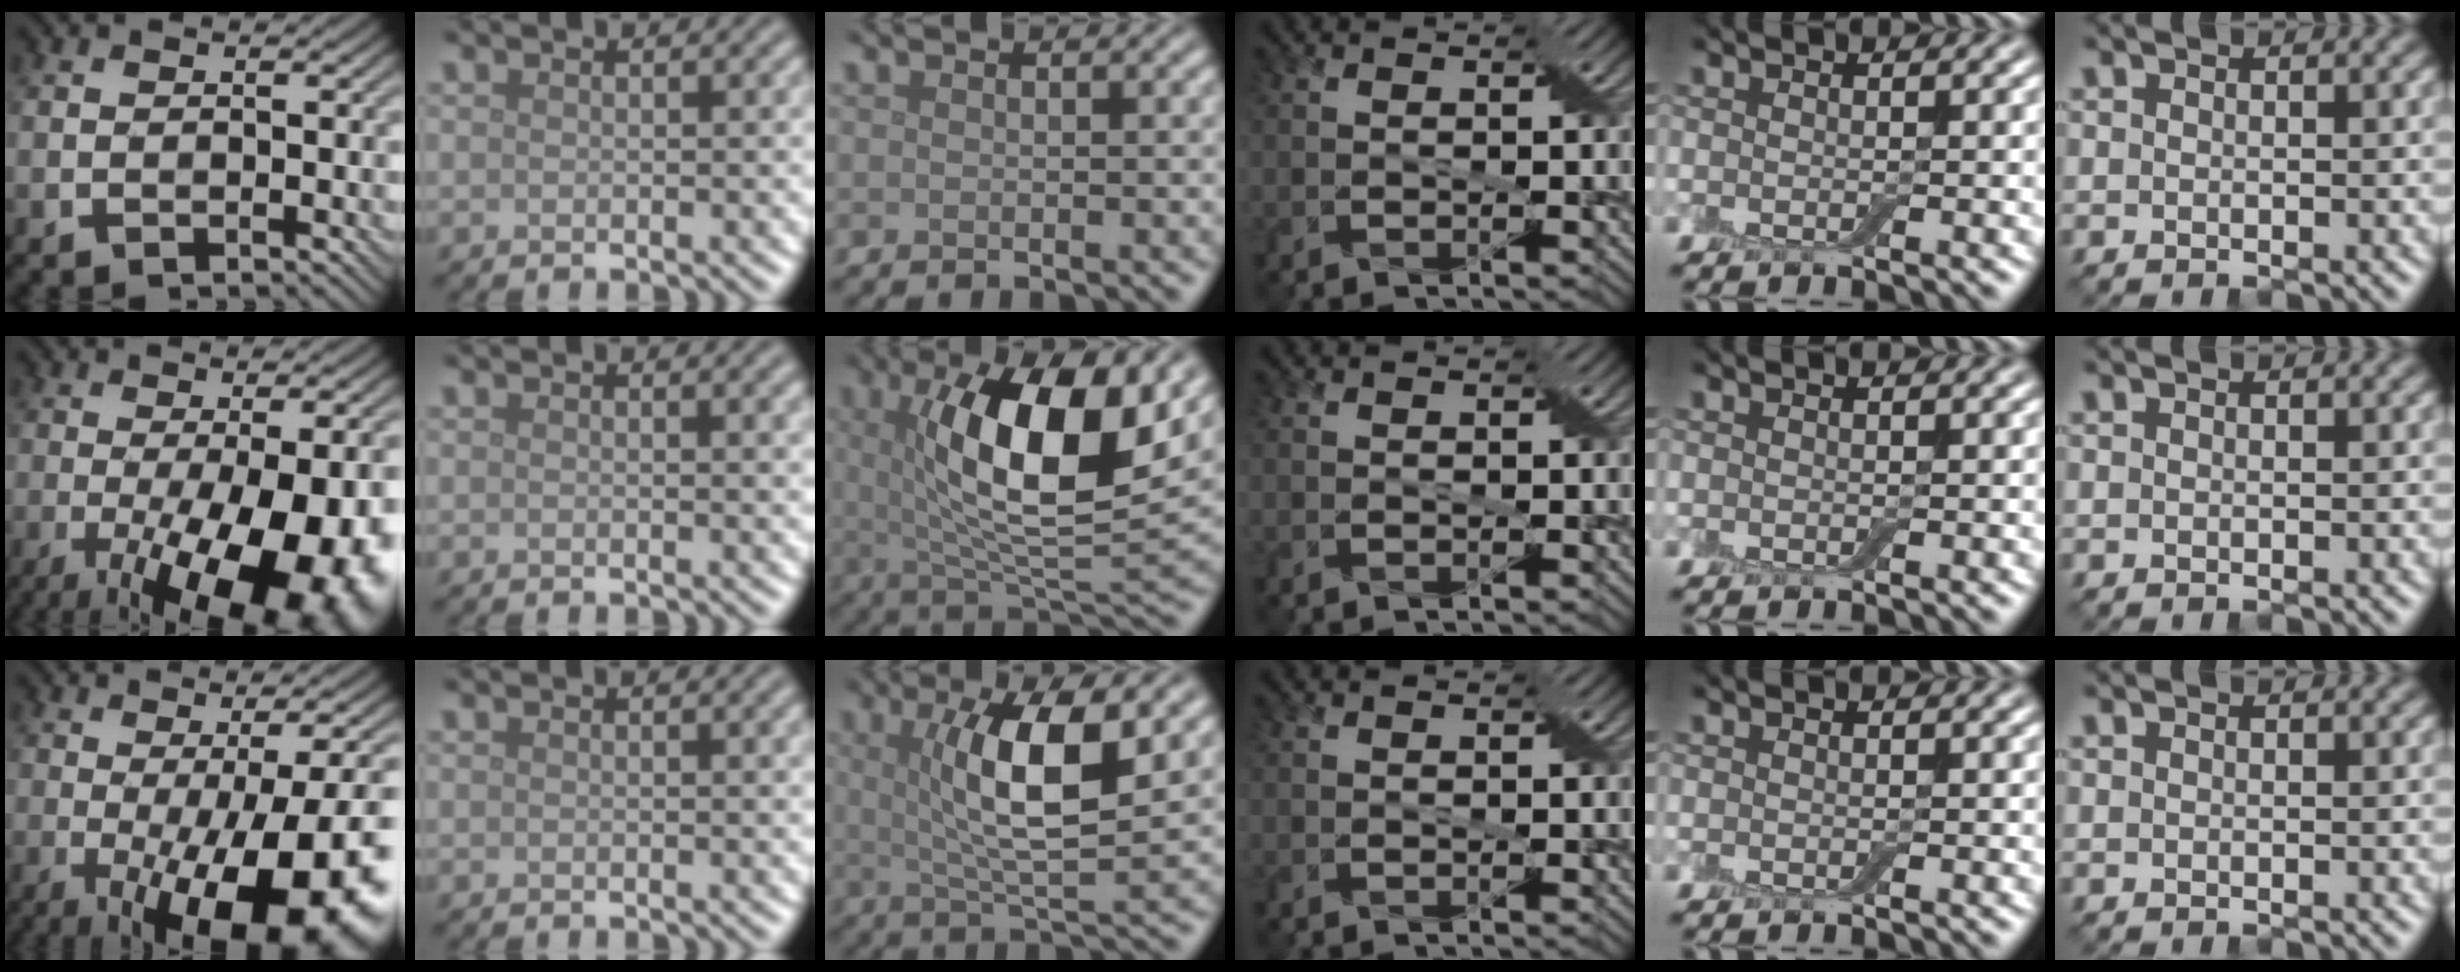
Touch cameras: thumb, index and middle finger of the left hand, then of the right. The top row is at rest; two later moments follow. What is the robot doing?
{"motion": "pour", "object": "bottle"}